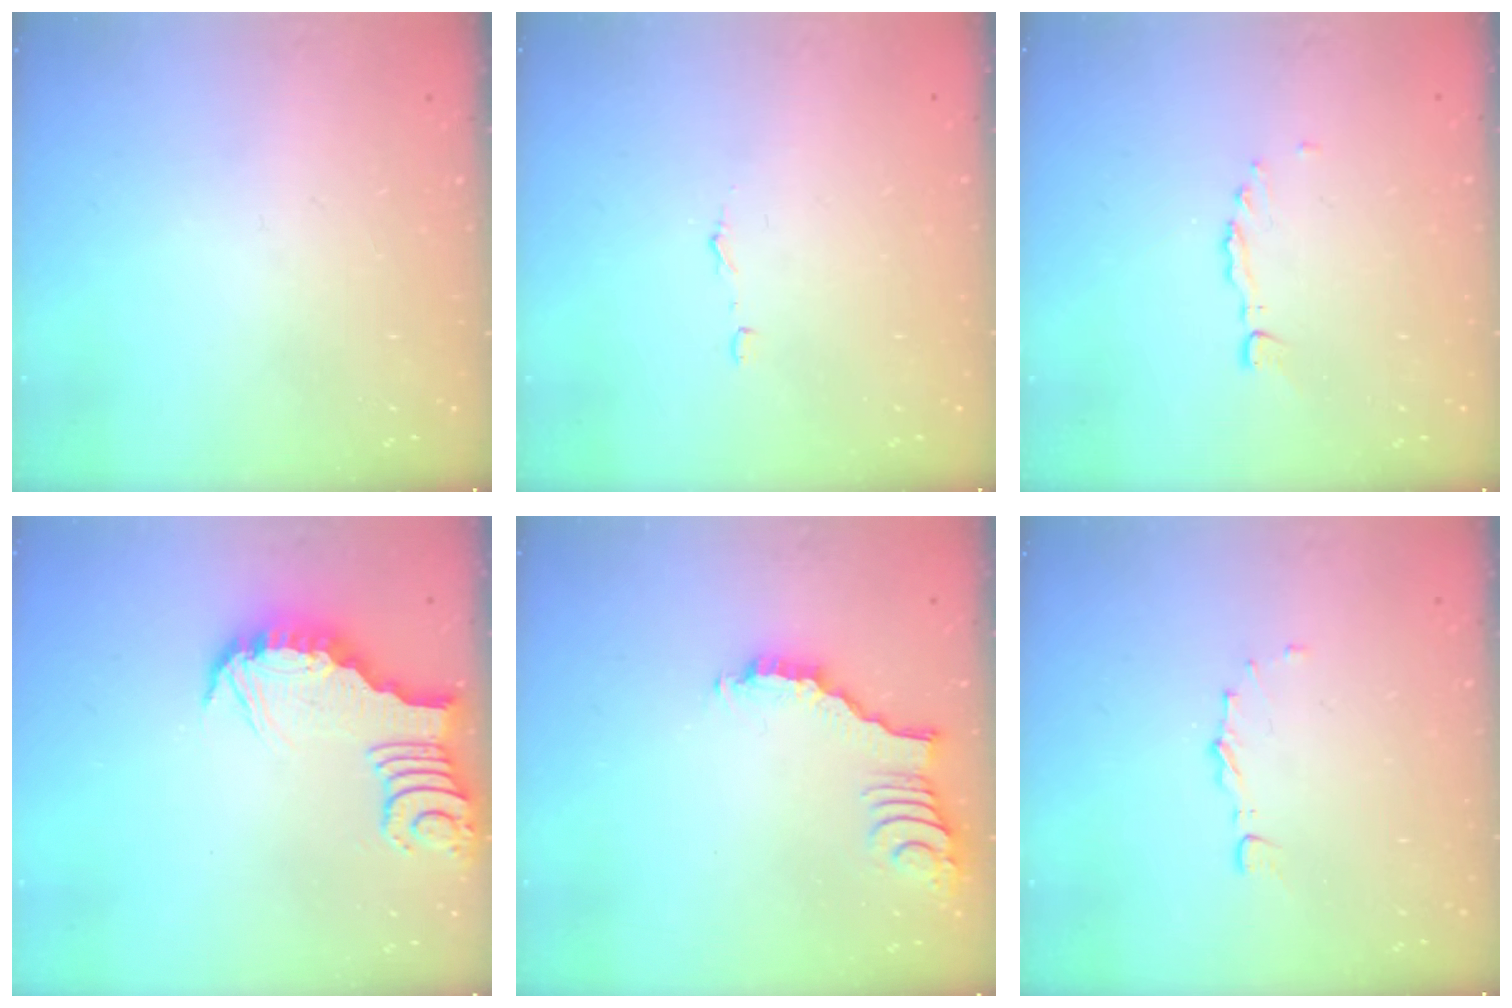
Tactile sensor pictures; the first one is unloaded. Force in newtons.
{"total": 2.9, "press": 2.9, "slide": 0.2}
{"total": 0.0}
{"total": 3.6, "press": 3.6, "slide": 0.2}
{"total": 2.6, "press": 2.6, "slide": 0.4}
{"total": 5.2, "press": 5.1, "slide": 0.7}